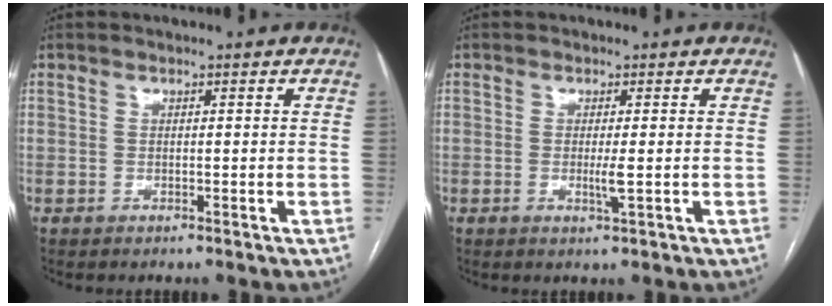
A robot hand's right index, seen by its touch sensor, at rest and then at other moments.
{"total": 1.9, "force": [-0.2, -0.2, 1.9], "torque": [-0.036, -0.005, -0.002]}